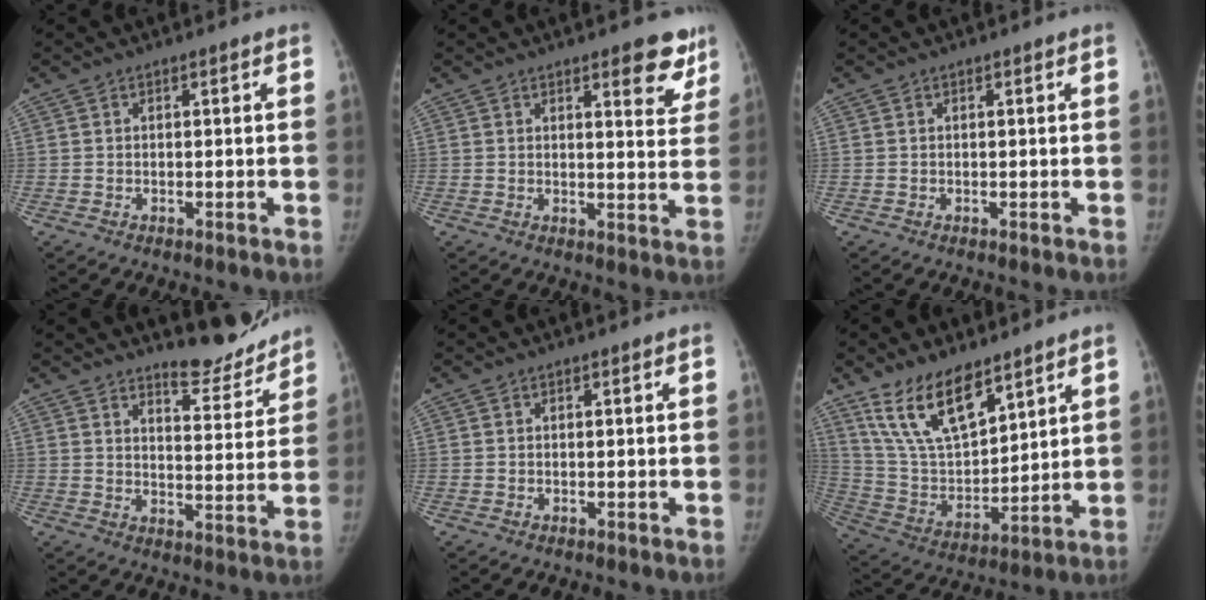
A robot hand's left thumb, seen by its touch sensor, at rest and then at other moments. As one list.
[{"total": 8.1, "force": [5.3, 2.9, 5.3], "torque": [-0.027, -0.030, 0.062]}, {"total": 0.0}, {"total": 9.5, "force": [8.8, 2.4, 2.7], "torque": [-0.008, -0.077, 0.127]}, {"total": 0.0}, {"total": 16.1, "force": [10.8, 7.0, 9.6], "torque": [-0.142, -0.057, 0.221]}]